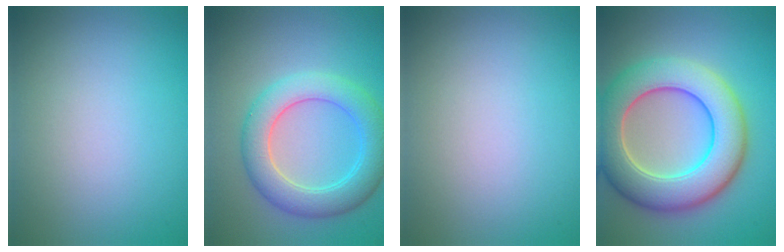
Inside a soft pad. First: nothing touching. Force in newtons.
{"total": 5.6, "press": 5.6, "slide": 0.2}
{"total": 0.0}
{"total": 9.7, "press": 9.7, "slide": 0.7}